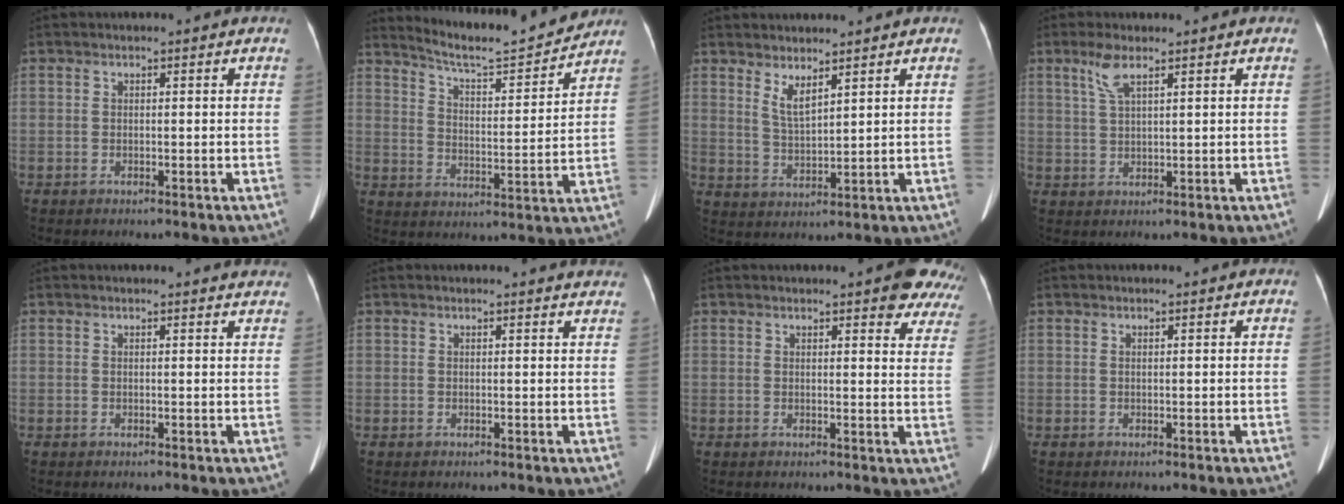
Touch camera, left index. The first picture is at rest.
{"total": 12.5, "force": [12.1, -0.2, 3.0], "torque": [-0.056, -0.007, 0.185]}
{"total": 3.6, "force": [2.7, 0.6, 2.3], "torque": [-0.050, -0.013, 0.060]}
{"total": 3.5, "force": [2.2, 0.7, 2.7], "torque": [-0.065, 0.009, 0.051]}
{"total": 4.3, "force": [4.2, 0.6, 0.6], "torque": [-0.006, -0.004, 0.028]}
{"total": 4.3, "force": [4.2, 0.5, 0.6], "torque": [-0.007, -0.005, 0.028]}
{"total": 9.0, "force": [7.4, 2.4, 4.6], "torque": [-0.026, -0.018, 0.063]}
{"total": 0.0}